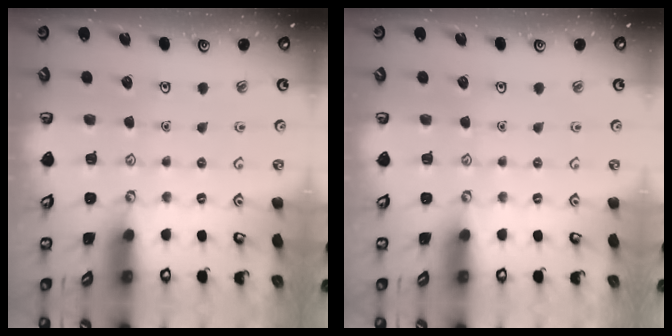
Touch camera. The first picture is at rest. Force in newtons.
{"total": 0.0}